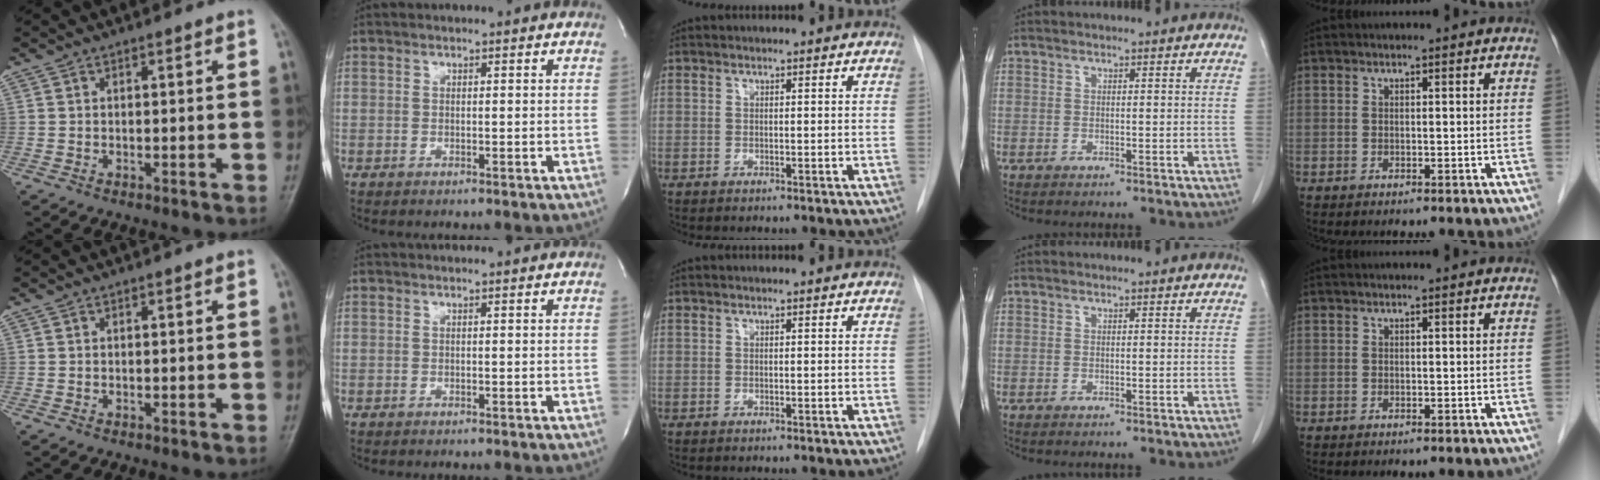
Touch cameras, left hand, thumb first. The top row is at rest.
{}